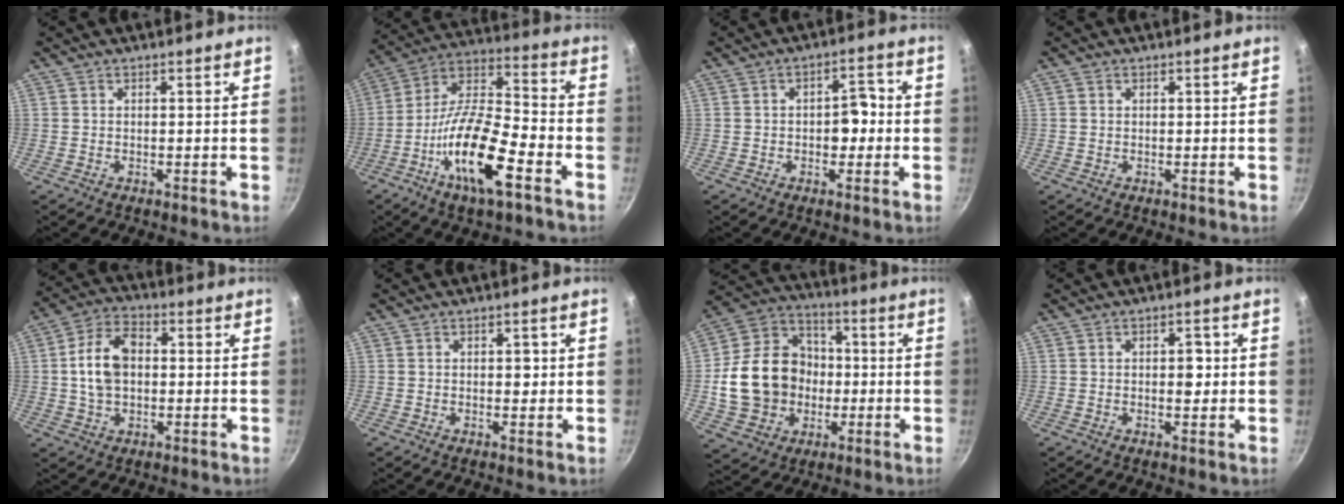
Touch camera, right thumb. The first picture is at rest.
{"total": 18.1, "force": [-8.1, 5.9, 15.1], "torque": [-0.273, 0.043, -0.163]}
{"total": 5.1, "force": [-0.7, 3.3, 3.8], "torque": [-0.015, 0.017, -0.011]}
{"total": 0.6, "force": [0.1, 0.5, 0.2], "torque": [-0.004, 0.002, 0.001]}
{"total": 10.5, "force": [0.6, 7.0, 7.8], "torque": [-0.125, 0.022, 0.003]}
{"total": 1.4, "force": [0.2, 1.0, 1.0], "torque": [-0.005, 0.002, 0.004]}
{"total": 19.6, "force": [-1.5, 16.3, 10.8], "torque": [-0.159, 0.036, -0.023]}
{"total": 2.9, "force": [0.2, 1.8, 2.3], "torque": [-0.020, 0.002, 0.002]}